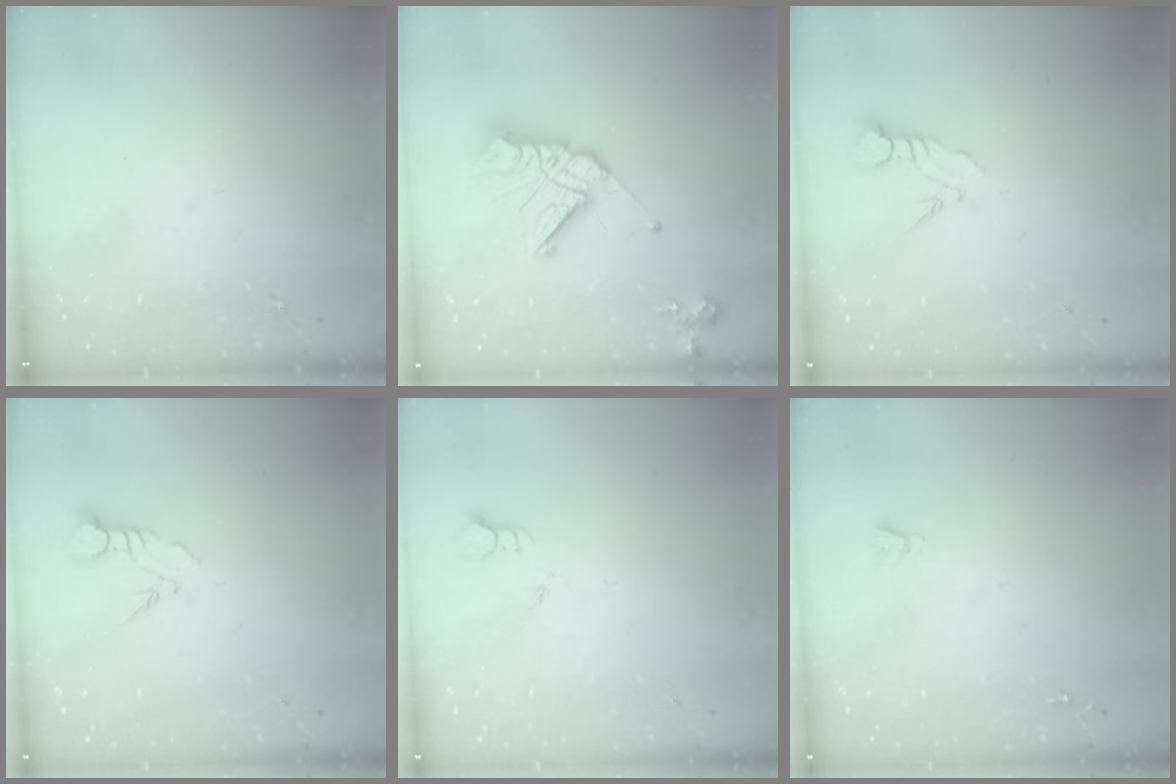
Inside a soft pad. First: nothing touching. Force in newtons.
{"total": 14.7, "press": 14.6, "slide": 1.4}
{"total": 3.8, "press": 3.8, "slide": 0.2}
{"total": 3.8, "press": 3.8, "slide": 0.2}
{"total": 2.4, "press": 2.4, "slide": 0.2}
{"total": 1.9, "press": 1.9, "slide": 0.2}